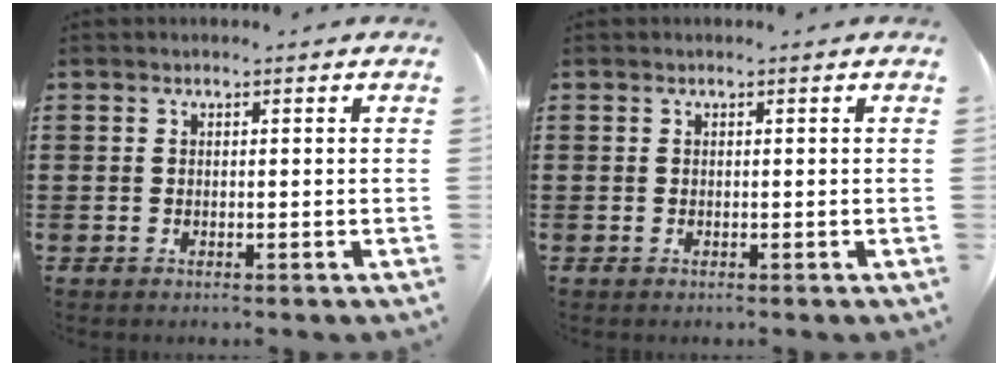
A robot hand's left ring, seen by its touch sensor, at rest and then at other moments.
{"total": 0.0}